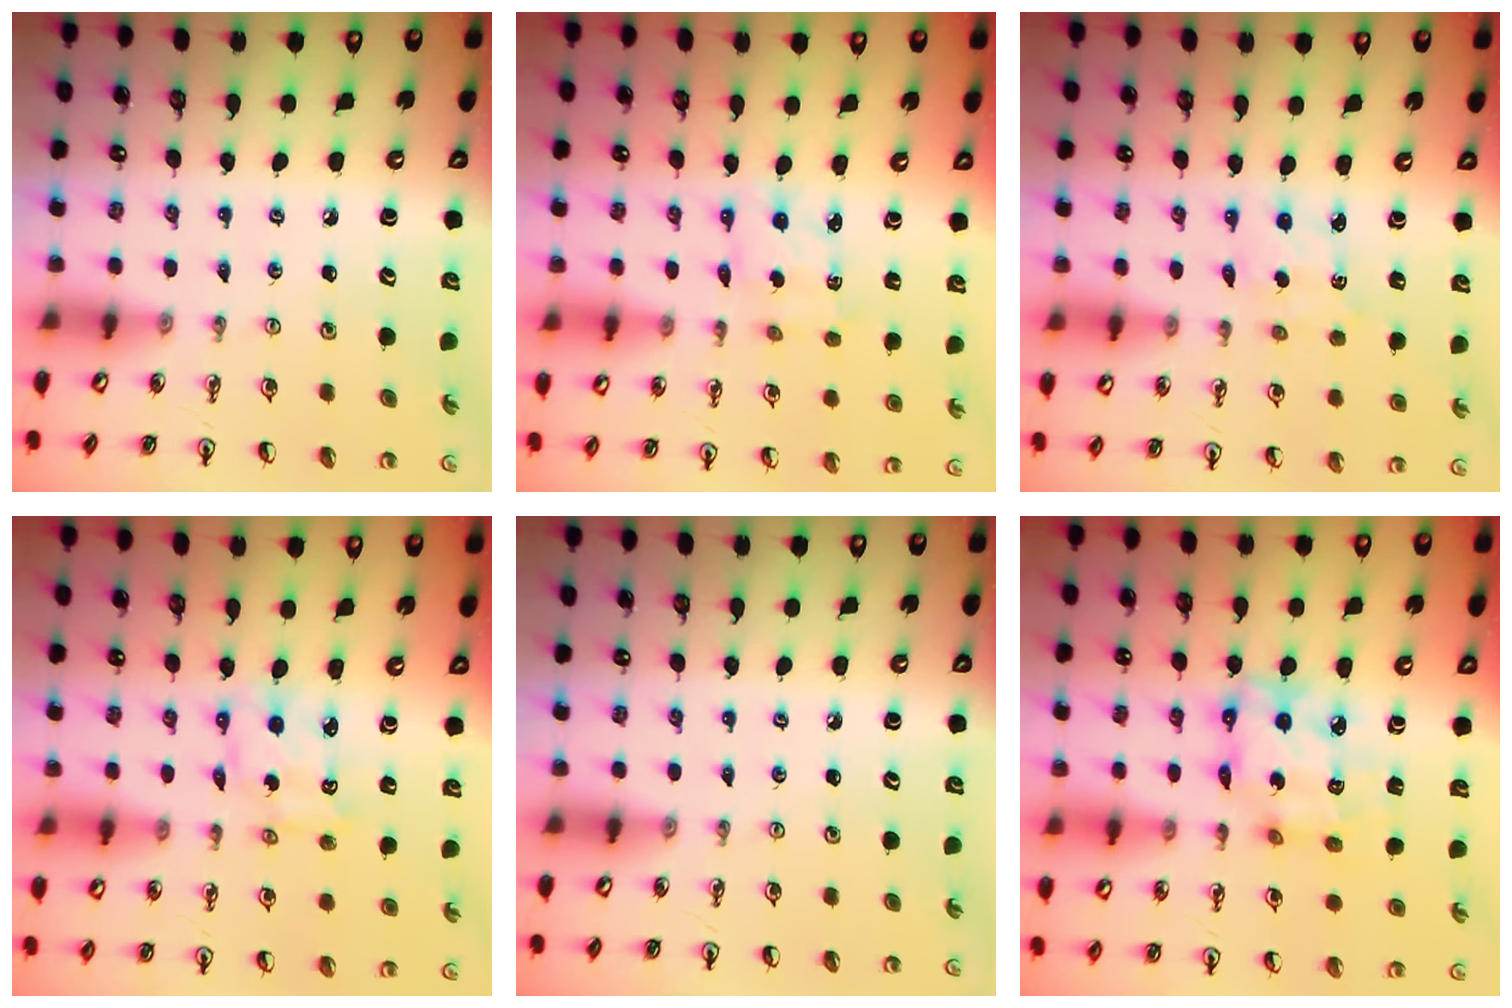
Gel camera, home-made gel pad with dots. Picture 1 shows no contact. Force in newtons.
{"total": 2.0, "press": 1.9, "slide": 0.8}
{"total": 1.8, "press": 1.8, "slide": 0.5}
{"total": 2.7, "press": 2.7, "slide": 0.2}
{"total": 0.0}
{"total": 12.0, "press": 12.0, "slide": 1.1}